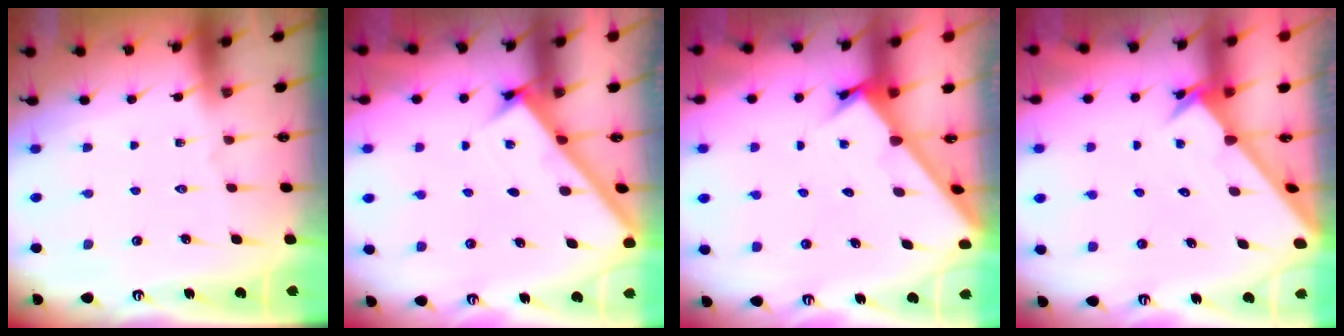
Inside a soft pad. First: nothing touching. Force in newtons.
{"total": 2.8, "press": 2.8, "slide": 0.4}
{"total": 2.0, "press": 2.0, "slide": 0.2}
{"total": 2.4, "press": 2.4, "slide": 0.2}